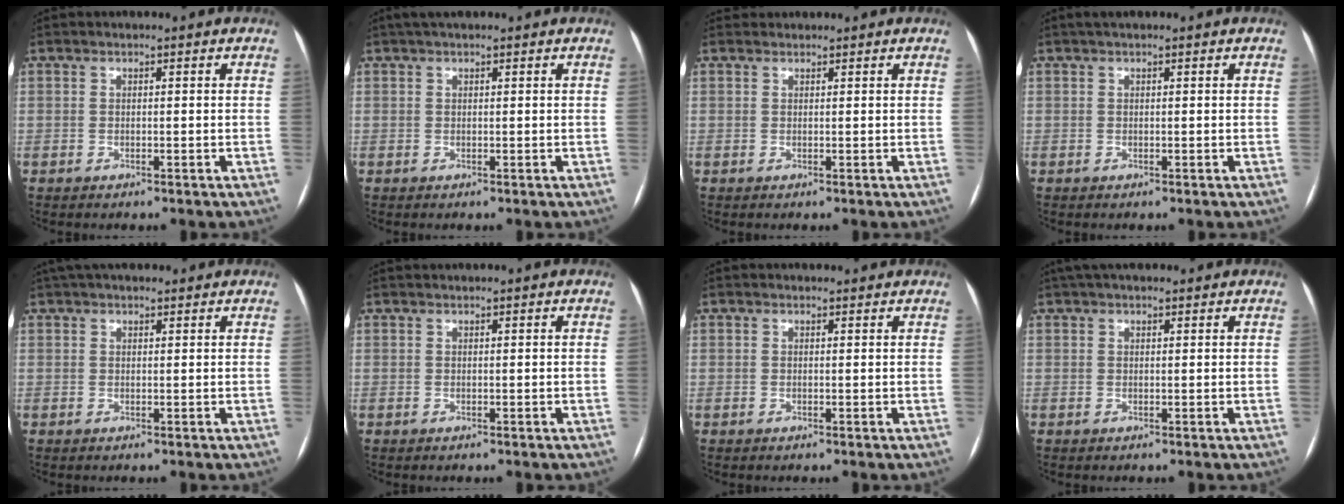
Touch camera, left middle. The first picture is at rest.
{"total": 3.5, "force": [2.7, 0.9, 2.0], "torque": [-0.032, 0.032, 0.044]}
{"total": 1.2, "force": [1.1, 0.4, -0.2], "torque": [0.000, 0.020, 0.021]}
{"total": 1.9, "force": [1.4, 0.4, 1.2], "torque": [-0.018, 0.026, 0.022]}
{"total": 7.1, "force": [6.0, 2.1, 3.2], "torque": [-0.048, 0.041, 0.095]}
{"total": 0.7, "force": [0.7, -0.1, 0.1], "torque": [-0.002, 0.016, 0.018]}
{"total": 1.3, "force": [1.2, 0.4, 0.0], "torque": [-0.008, 0.006, 0.012]}
{"total": 6.1, "force": [5.0, 1.8, 3.0], "torque": [-0.045, 0.041, 0.081]}